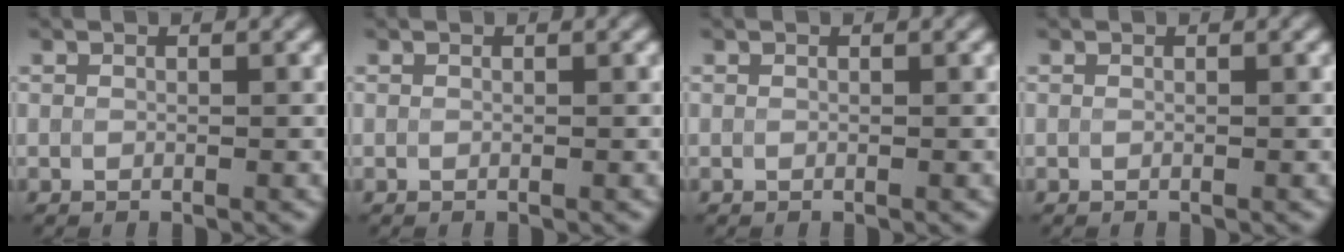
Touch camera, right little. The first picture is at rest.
{"total": 0.0}
{"total": 0.0}
{"total": 0.0}